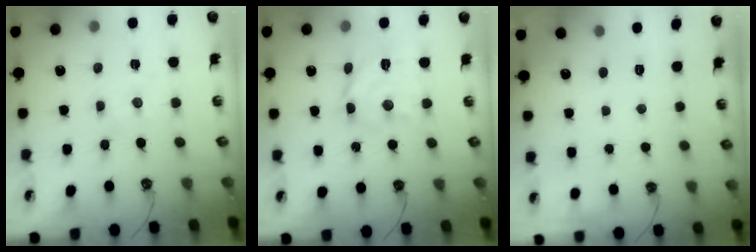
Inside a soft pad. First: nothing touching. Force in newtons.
{"total": 13.0, "press": 12.9, "slide": 1.1}
{"total": 0.0}